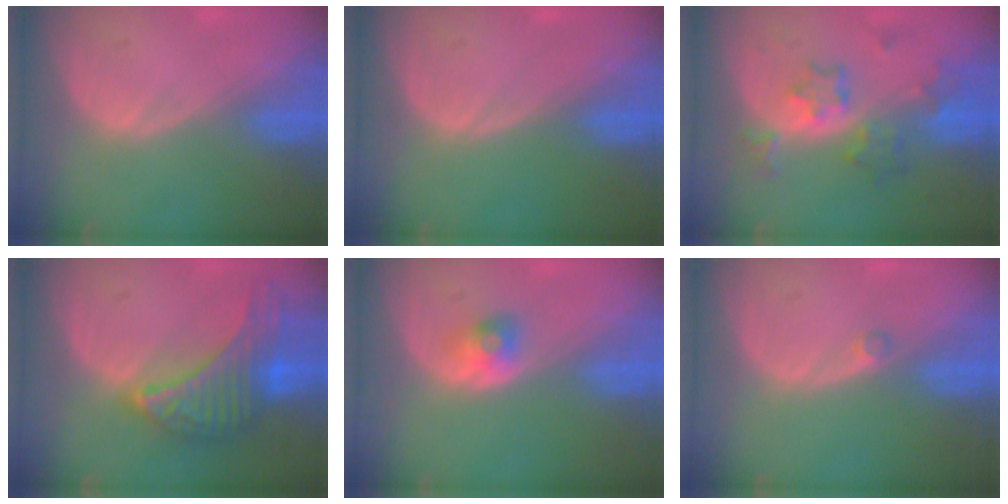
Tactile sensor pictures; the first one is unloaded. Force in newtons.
{"total": 0.0}
{"total": 7.3, "press": 6.5, "slide": 3.5}
{"total": 9.6, "press": 9.5, "slide": 0.6}
{"total": 2.5, "press": 2.3, "slide": 0.9}
{"total": 1.0, "press": 0.9, "slide": 0.5}